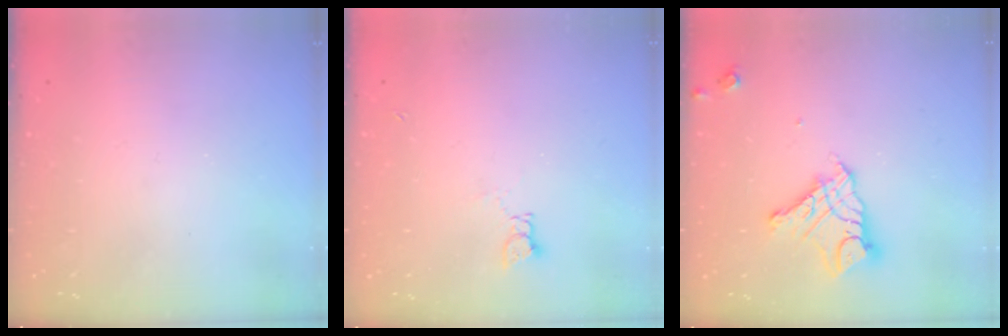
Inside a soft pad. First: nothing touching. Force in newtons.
{"total": 2.0, "press": 2.0, "slide": 0.3}
{"total": 11.9, "press": 11.8, "slide": 1.0}